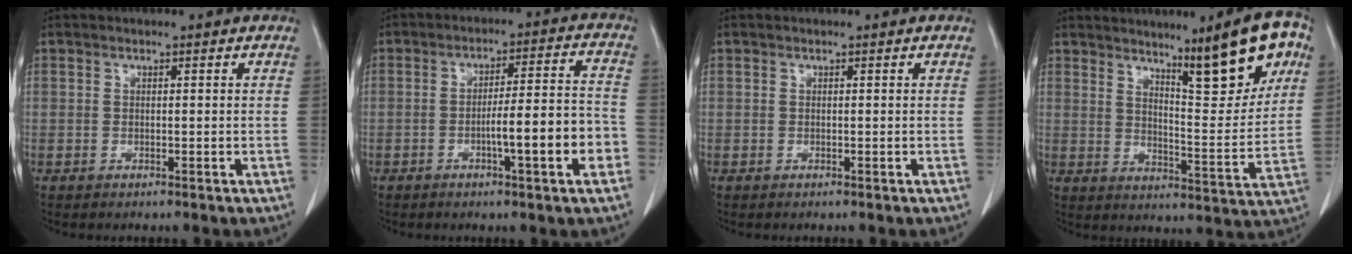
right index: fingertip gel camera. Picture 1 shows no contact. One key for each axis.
{"total": 10.0, "fx": -3.3, "fy": 0.6, "fz": 9.4, "tx": -0.137, "ty": 0.017, "tz": -0.046}
{"total": 0.0}
{"total": 13.9, "fx": 8.1, "fy": 1.7, "fz": 11.2, "tx": -0.144, "ty": -0.006, "tz": 0.118}